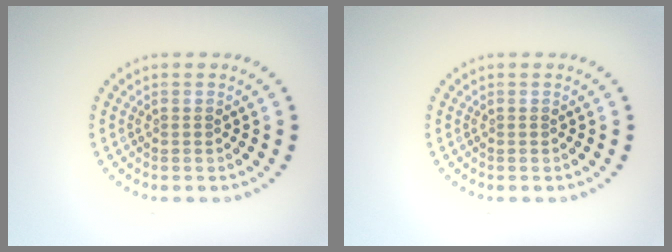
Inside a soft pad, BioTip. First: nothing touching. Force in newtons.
{"total": 0.0}